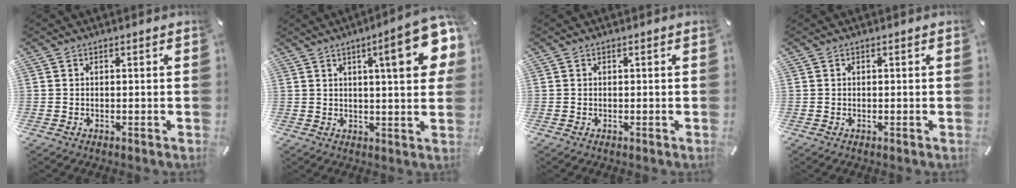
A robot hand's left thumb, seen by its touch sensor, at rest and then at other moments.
{"total": 16.3, "force": [6.2, 3.8, 14.6], "torque": [-0.200, -0.025, 0.087]}
{"total": 0.0}
{"total": 0.0}